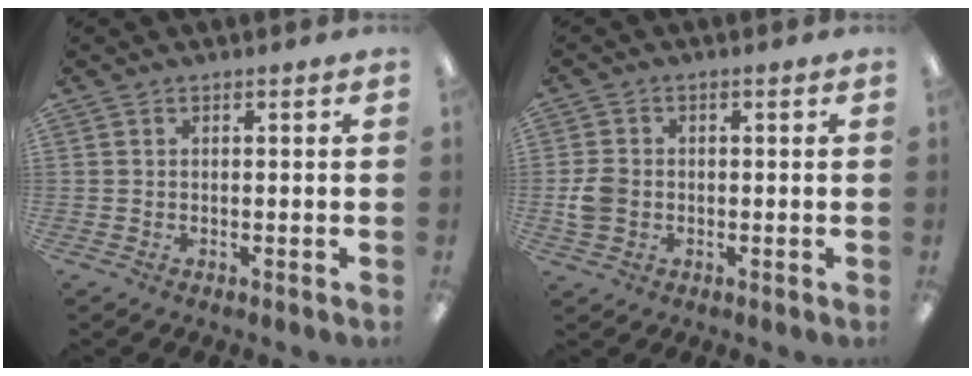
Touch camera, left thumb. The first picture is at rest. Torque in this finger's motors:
{"motor_torque": [-0.29, 0.54, 0.31, -0.21, 0.01]}